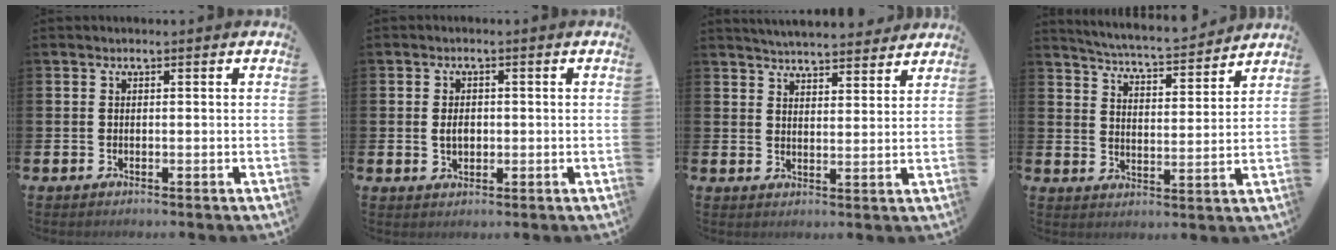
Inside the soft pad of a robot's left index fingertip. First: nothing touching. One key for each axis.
{"total": 2.3, "fx": 0.1, "fy": 1.6, "fz": 1.7, "tx": -0.009, "ty": -0.003, "tz": -0.004}
{"total": 4.9, "fx": 4.9, "fy": 0.5, "fz": 0.2, "tx": -0.017, "ty": -0.027, "tz": 0.088}
{"total": 5.5, "fx": 5.4, "fy": 0.0, "fz": 0.7, "tx": -0.043, "ty": -0.042, "tz": 0.094}